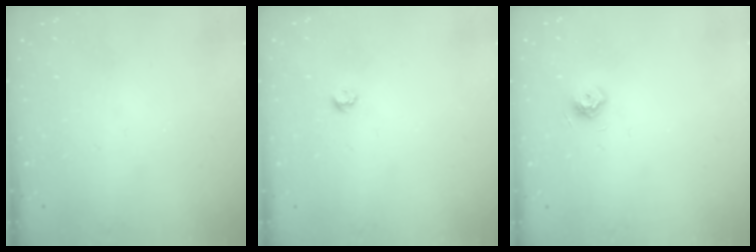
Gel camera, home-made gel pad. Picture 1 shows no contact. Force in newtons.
{"total": 3.8, "press": 3.7, "slide": 0.5}
{"total": 7.6, "press": 7.5, "slide": 1.1}